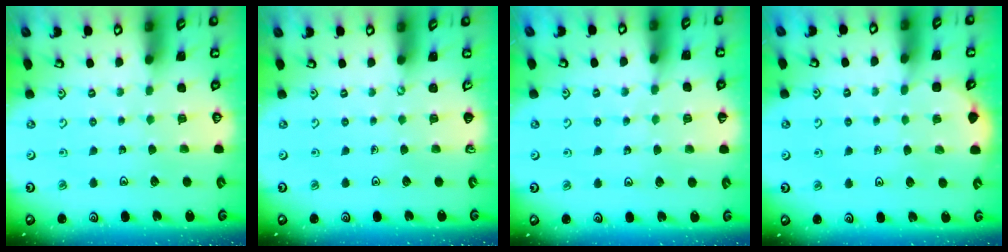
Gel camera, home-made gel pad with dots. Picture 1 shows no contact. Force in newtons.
{"total": 0.0}
{"total": 5.4, "press": 5.4, "slide": 0.9}
{"total": 3.0, "press": 3.0, "slide": 0.3}